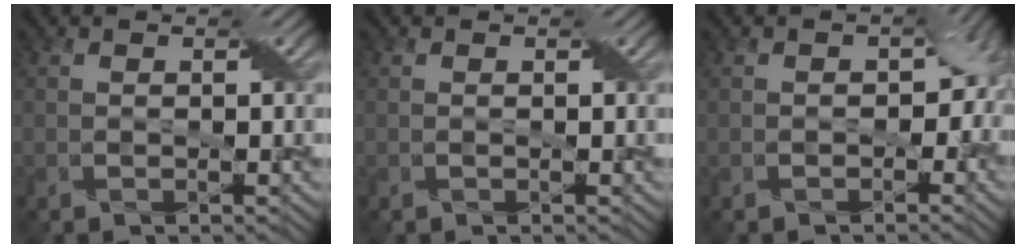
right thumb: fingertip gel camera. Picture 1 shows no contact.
{"total": 0.0}
{"total": 4.1, "force": [-0.9, 3.2, 2.4], "torque": [-0.017, -0.013, -0.012]}